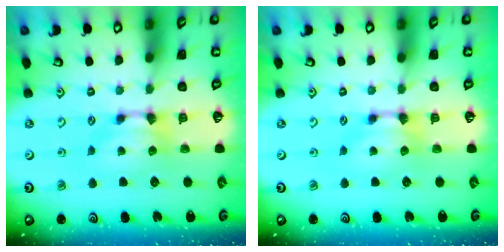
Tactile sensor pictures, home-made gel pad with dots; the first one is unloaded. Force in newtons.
{"total": 0.0}